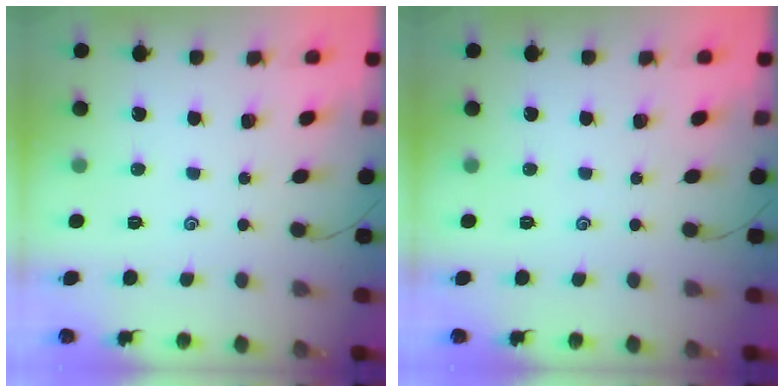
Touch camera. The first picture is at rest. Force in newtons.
{"total": 0.0}